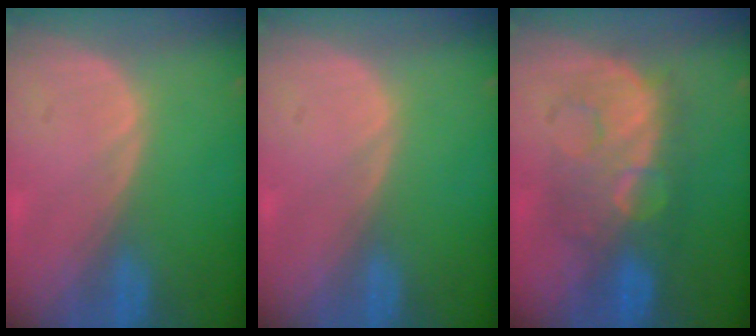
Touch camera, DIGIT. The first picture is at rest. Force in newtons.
{"total": 0.0}
{"total": 8.2, "press": 8.2, "slide": 0.0}